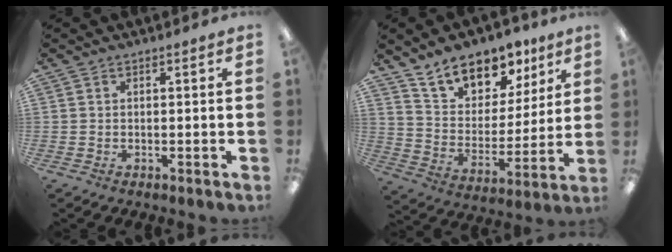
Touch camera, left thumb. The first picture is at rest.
{"total": 14.2, "force": [11.2, 7.7, 4.4], "torque": [-0.083, -0.078, 0.207]}